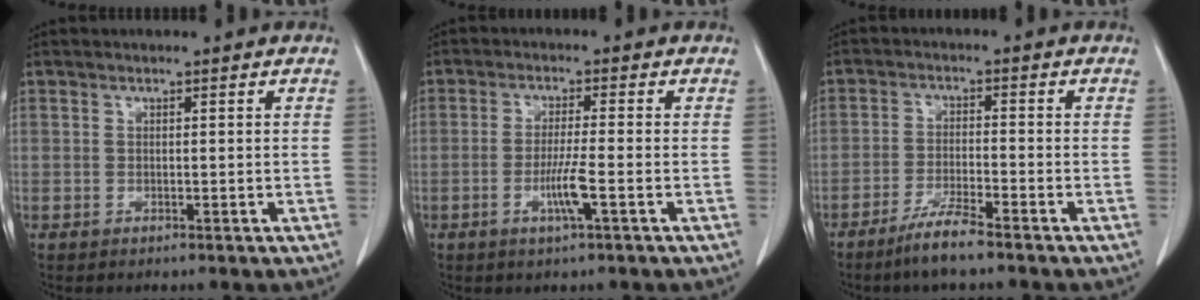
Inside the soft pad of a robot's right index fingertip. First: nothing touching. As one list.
[{"total": 4.8, "force": [-1.7, -0.3, 4.4], "torque": [-0.084, -0.009, -0.033]}, {"total": 5.1, "force": [-4.0, -0.2, 3.2], "torque": [-0.064, -0.012, -0.080]}]